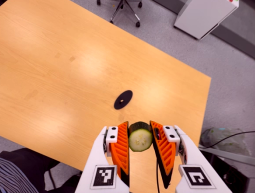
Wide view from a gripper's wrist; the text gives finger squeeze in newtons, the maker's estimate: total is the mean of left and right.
{"total": 8.6, "left": 7.7, "right": 9.4}